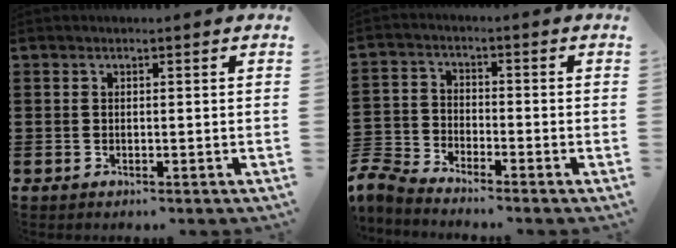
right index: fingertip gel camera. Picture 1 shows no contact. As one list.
[{"total": 4.6, "force": [-4.5, 0.6, 0.7], "torque": [-0.044, -0.008, -0.099]}]